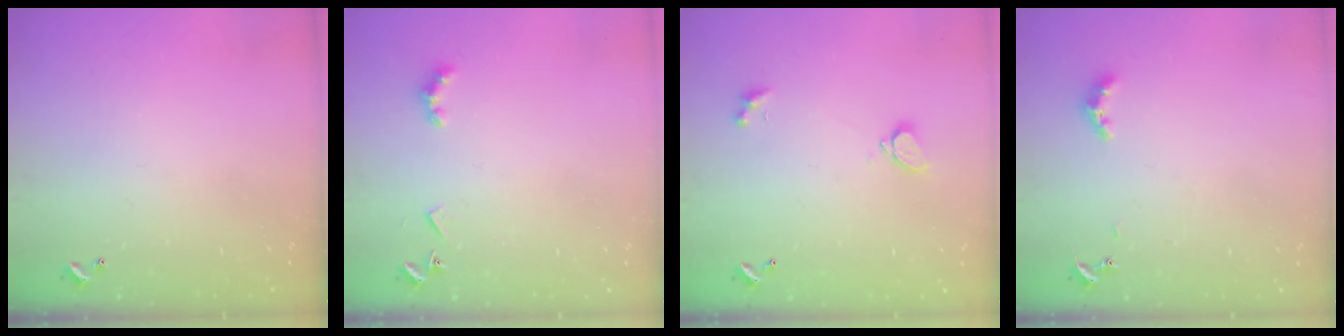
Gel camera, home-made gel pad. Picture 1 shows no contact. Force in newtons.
{"total": 4.0, "press": 3.9, "slide": 0.7}
{"total": 2.1, "press": 1.8, "slide": 1.0}
{"total": 5.4, "press": 5.4, "slide": 0.6}